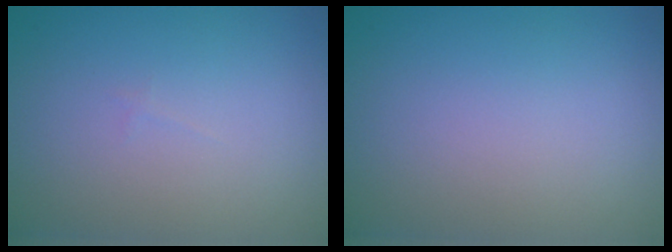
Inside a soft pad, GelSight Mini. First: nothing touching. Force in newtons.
{"total": 0.0}